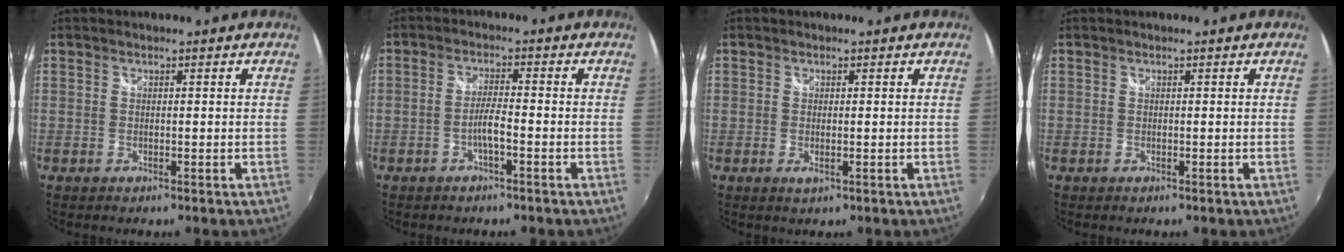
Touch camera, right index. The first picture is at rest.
{"total": 3.0, "force": [-1.5, 0.2, 2.6], "torque": [-0.055, 0.004, -0.028]}
{"total": 1.5, "force": [-0.3, 0.3, 1.5], "torque": [-0.029, -0.004, -0.005]}
{"total": 0.0}